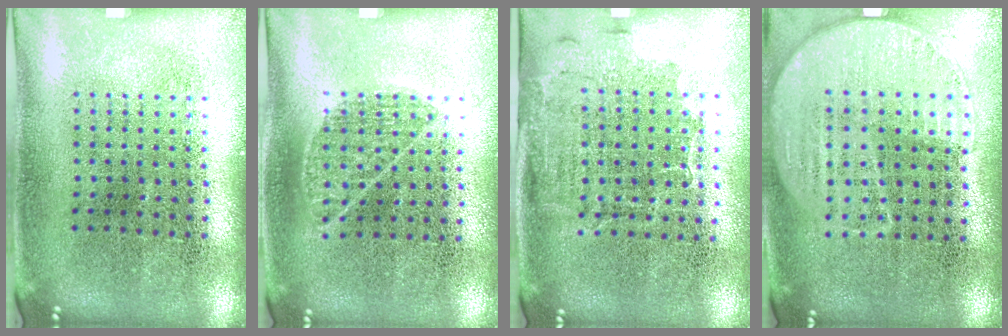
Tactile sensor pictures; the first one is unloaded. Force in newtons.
{"total": 0.9, "press": 0.5, "slide": 0.7}
{"total": 1.6, "press": 1.3, "slide": 0.9}
{"total": 1.1, "press": 1.0, "slide": 0.5}